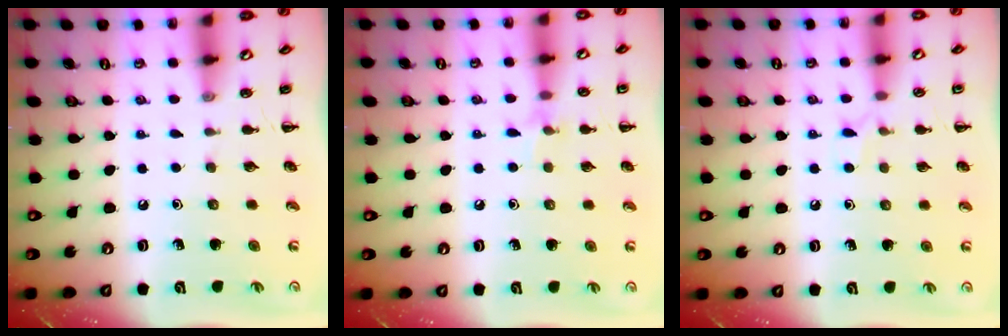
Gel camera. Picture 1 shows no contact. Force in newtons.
{"total": 5.6, "press": 5.4, "slide": 1.7}
{"total": 4.6, "press": 4.4, "slide": 1.5}